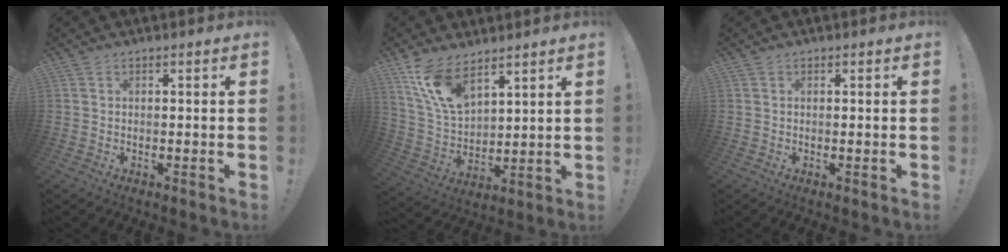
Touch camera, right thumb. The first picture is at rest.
{"total": 13.2, "force": [9.0, 6.6, 7.1], "torque": [-0.148, -0.049, 0.175]}
{"total": 0.0}